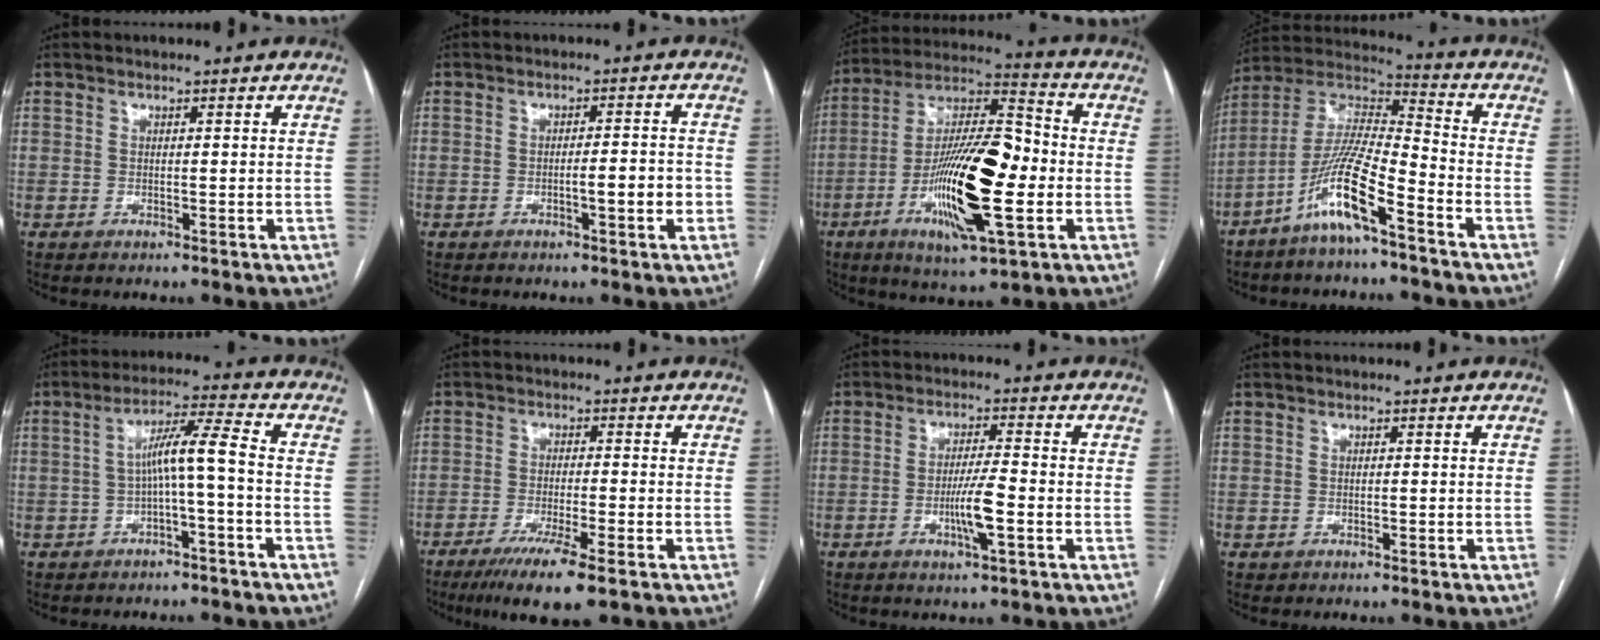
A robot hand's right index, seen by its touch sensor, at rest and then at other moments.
{"total": 4.0, "force": [-1.2, 0.4, 3.8], "torque": [-0.056, 0.002, -0.017]}
{"total": 20.2, "force": [-4.3, 4.4, 19.3], "torque": [-0.364, 0.000, -0.073]}
{"total": 12.4, "force": [-6.9, 1.4, 10.2], "torque": [-0.212, -0.001, -0.137]}
{"total": 6.6, "force": [-1.0, -0.2, 6.5], "torque": [-0.115, 0.027, -0.014]}
{"total": 8.6, "force": [-5.3, 0.5, 6.7], "torque": [-0.114, -0.021, -0.085]}
{"total": 5.8, "force": [-1.8, 0.1, 5.5], "torque": [-0.104, -0.009, -0.032]}
{"total": 0.7, "force": [-0.1, 0.7, 0.0], "torque": [0.001, 0.007, -0.001]}